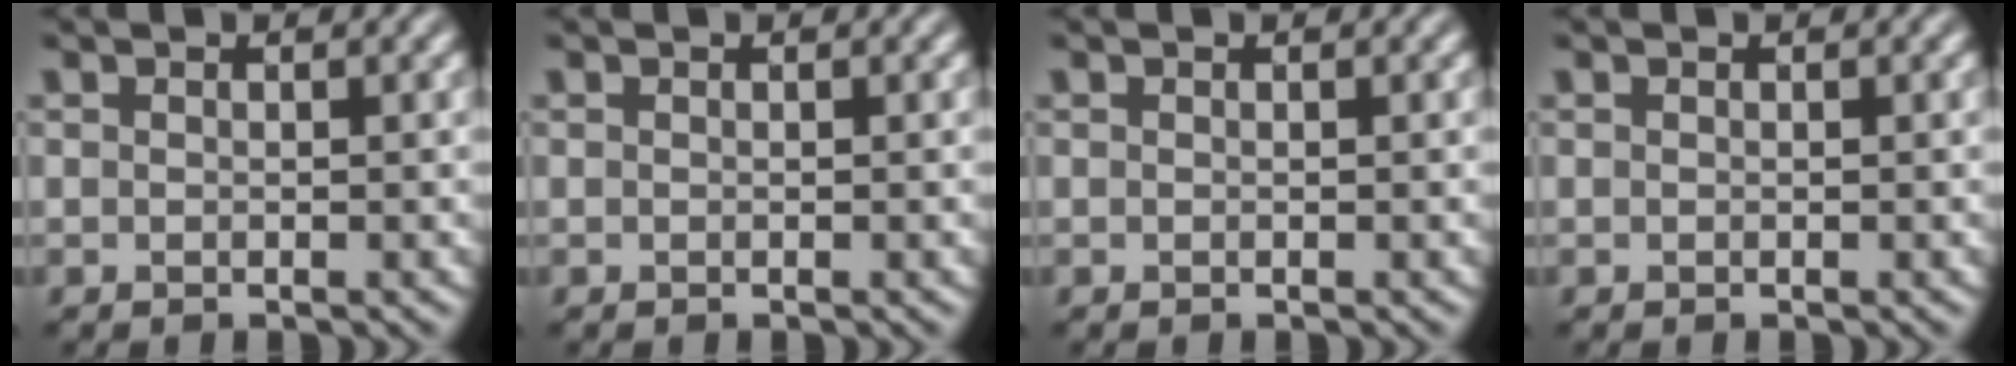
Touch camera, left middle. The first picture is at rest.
{"total": 0.0}
{"total": 0.0}
{"total": 0.0}